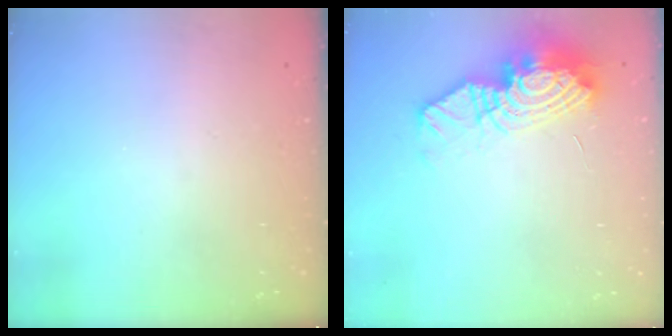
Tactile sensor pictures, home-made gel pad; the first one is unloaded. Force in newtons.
{"total": 15.9, "press": 15.9, "slide": 1.2}